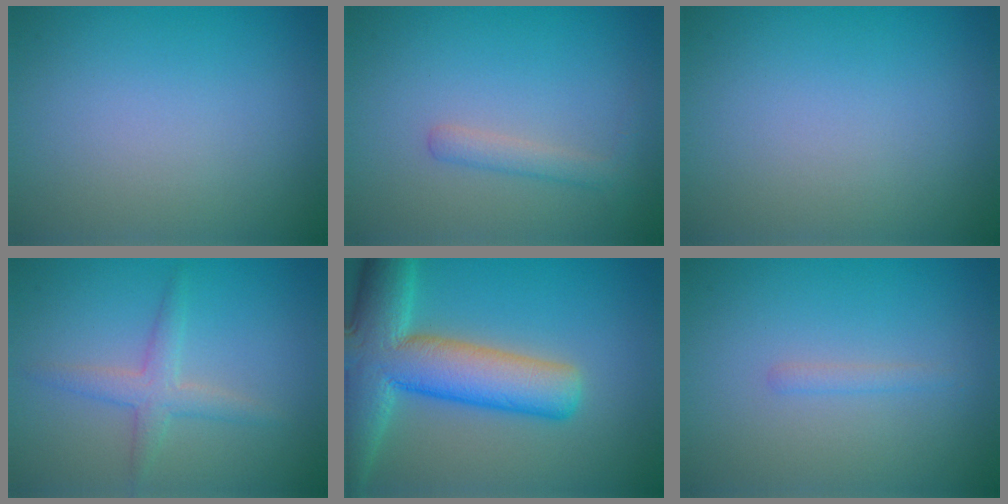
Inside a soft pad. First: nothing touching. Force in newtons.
{"total": 1.6, "press": 1.6, "slide": 0.1}
{"total": 0.0}
{"total": 2.4, "press": 2.4, "slide": 0.0}
{"total": 10.6, "press": 10.6, "slide": 0.7}
{"total": 0.8, "press": 0.8, "slide": 0.0}